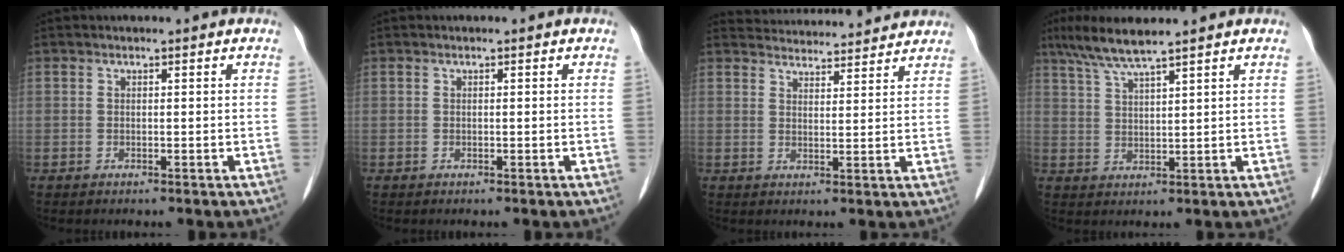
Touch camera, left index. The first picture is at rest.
{"total": 0.0}
{"total": 12.4, "force": [12.1, 1.7, 2.1], "torque": [-0.022, 0.025, 0.156]}
{"total": 6.5, "force": [5.2, -0.2, 3.9], "torque": [-0.079, 0.016, 0.099]}